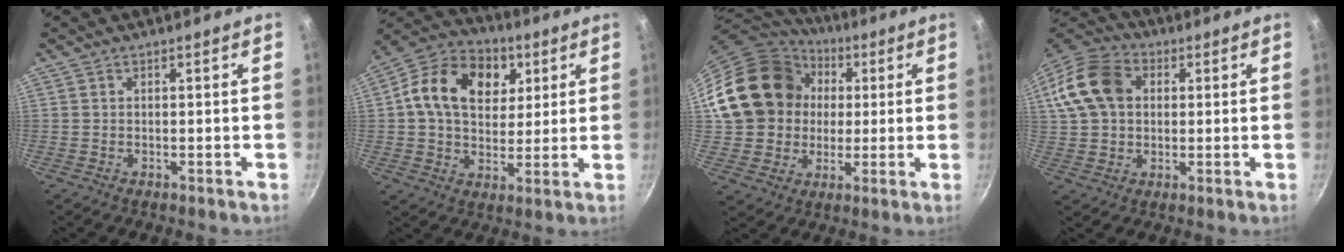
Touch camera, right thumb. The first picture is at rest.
{"total": 17.7, "force": [5.0, 12.9, 11.0], "torque": [-0.159, 0.006, 0.068]}
{"total": 20.0, "force": [3.5, 17.3, 9.4], "torque": [-0.154, 0.030, 0.070]}
{"total": 14.8, "force": [3.0, 11.1, 9.4], "torque": [-0.173, 0.024, 0.041]}